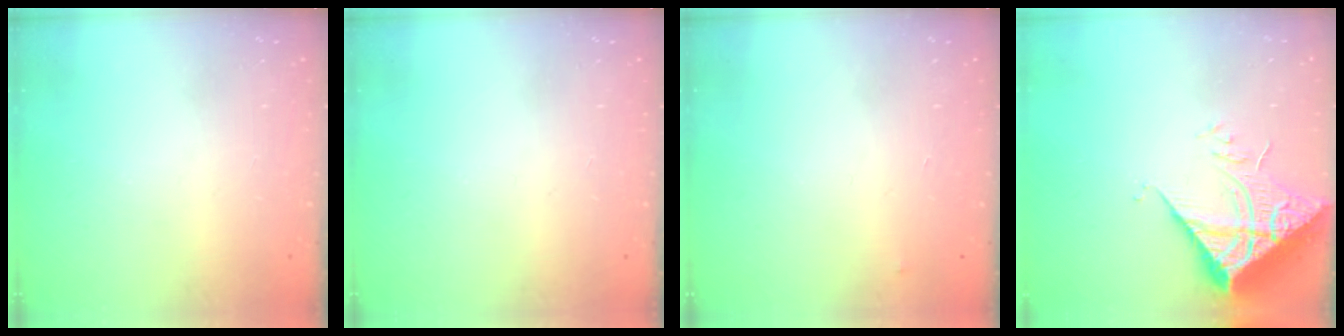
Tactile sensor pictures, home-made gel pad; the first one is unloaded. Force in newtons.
{"total": 0.0}
{"total": 2.5, "press": 2.5, "slide": 0.4}
{"total": 9.3, "press": 9.2, "slide": 1.2}